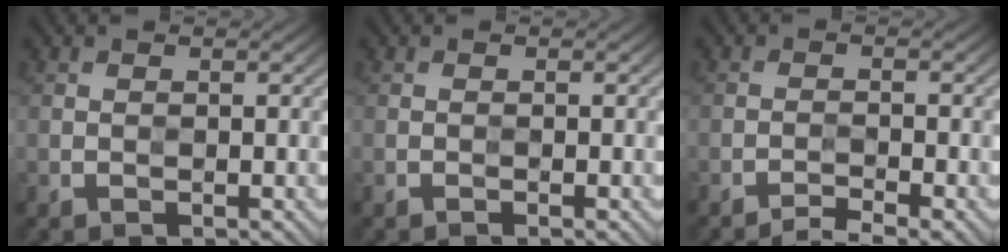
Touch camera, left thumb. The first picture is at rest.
{"total": 0.5, "force": [-0.4, 0.0, 0.4], "torque": [-0.007, -0.001, -0.009]}
{"total": 3.3, "force": [-2.6, 0.3, 2.0], "torque": [-0.030, 0.005, -0.051]}